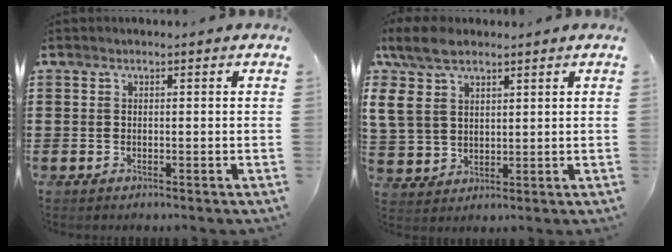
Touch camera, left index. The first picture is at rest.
{"total": 9.4, "force": [5.7, 5.6, 4.9], "torque": [-0.139, 0.002, 0.104]}